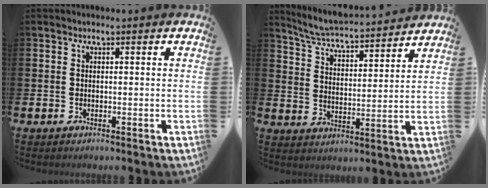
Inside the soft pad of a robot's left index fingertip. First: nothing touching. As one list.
[{"total": 5.8, "force": [5.6, 0.2, 1.3], "torque": [-0.050, -0.046, 0.093]}]